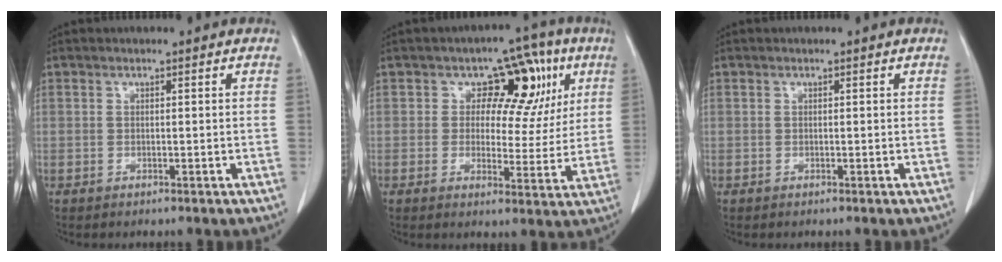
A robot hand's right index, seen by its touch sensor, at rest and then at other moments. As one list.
[{"total": 9.5, "force": [3.4, 6.7, 5.8], "torque": [-0.043, 0.025, 0.046]}, {"total": 0.0}]